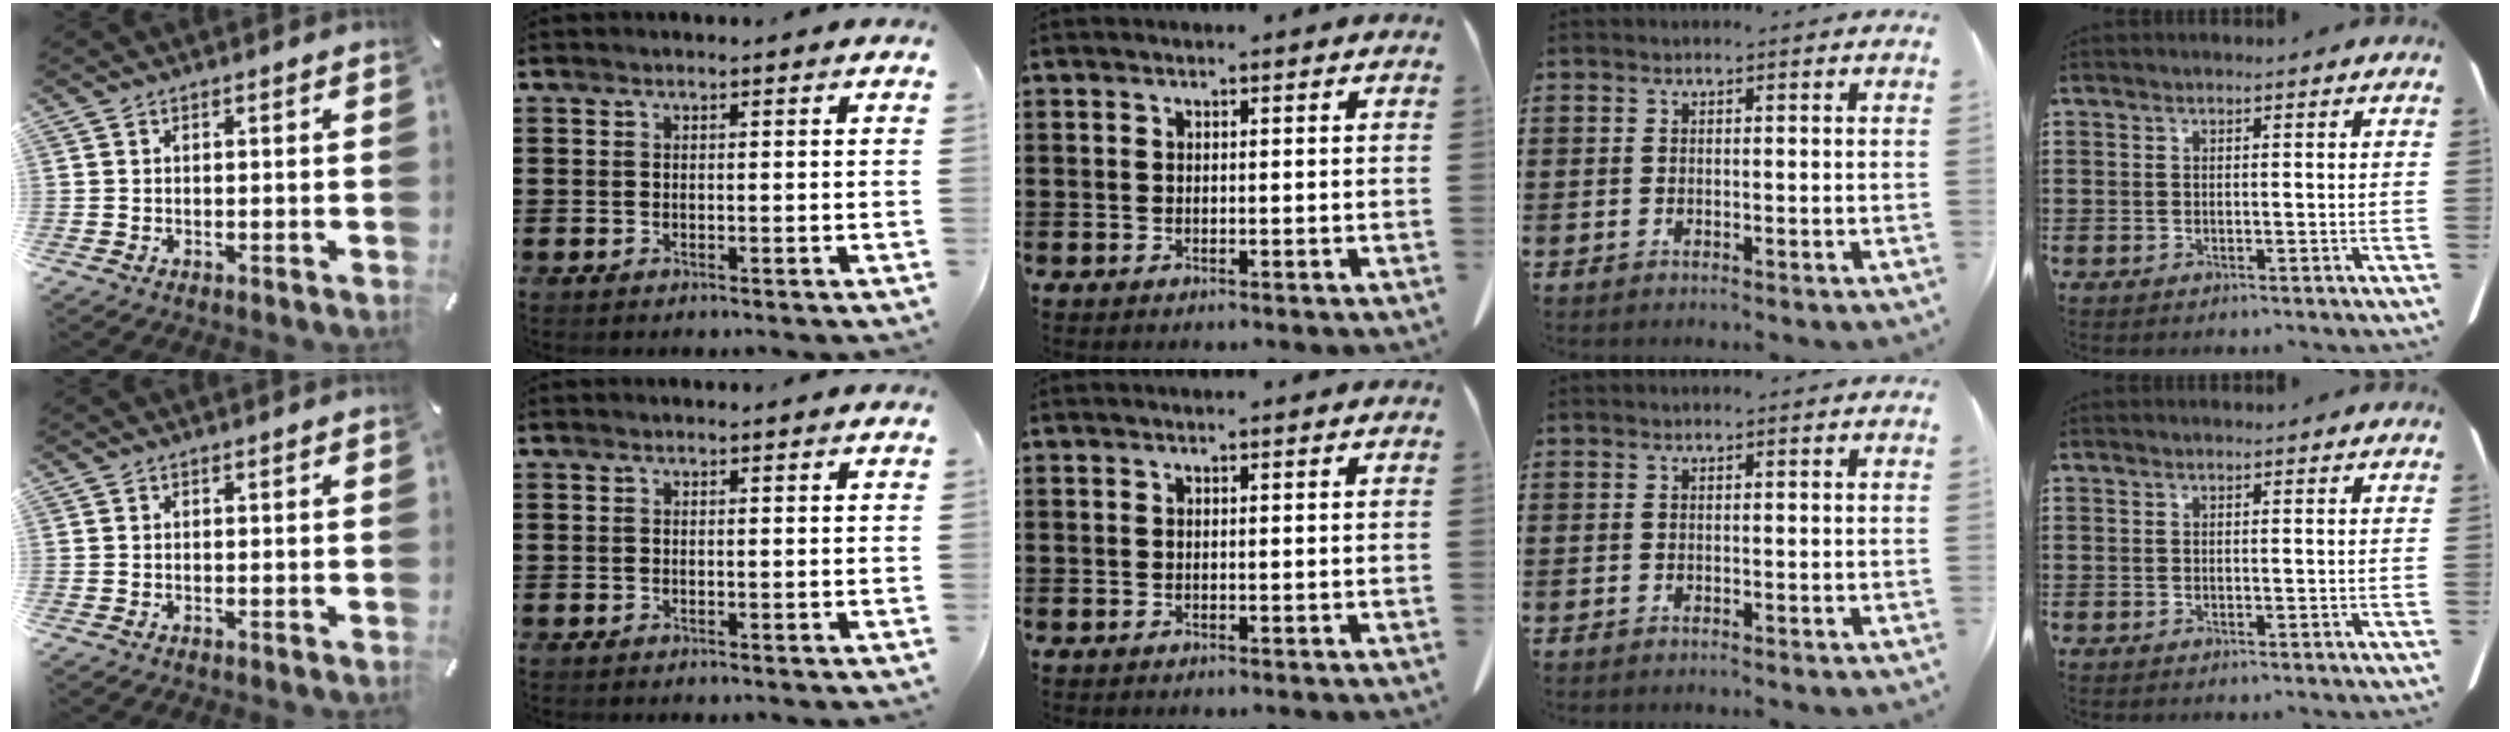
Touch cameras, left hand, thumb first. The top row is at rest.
{}